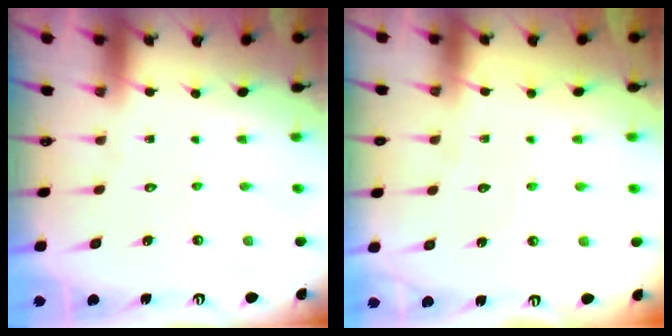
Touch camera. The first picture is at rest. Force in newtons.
{"total": 2.6, "press": 2.6, "slide": 0.3}